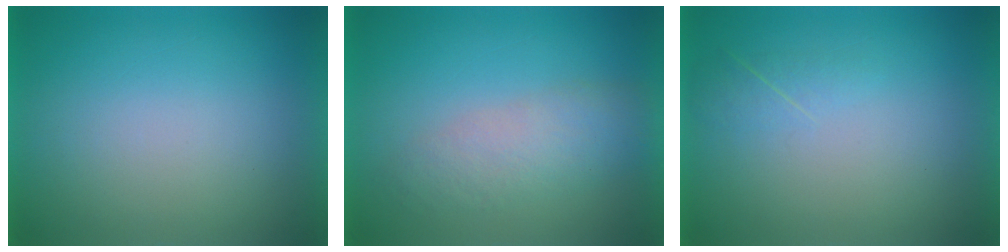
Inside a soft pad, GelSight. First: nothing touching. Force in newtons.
{"total": 2.9}
{"total": 1.9}